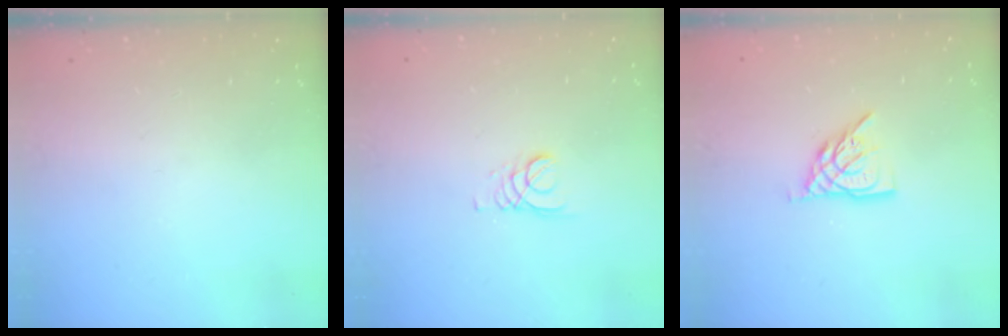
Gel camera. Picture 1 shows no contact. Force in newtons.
{"total": 2.1, "press": 2.1, "slide": 0.1}
{"total": 8.3, "press": 8.2, "slide": 0.9}